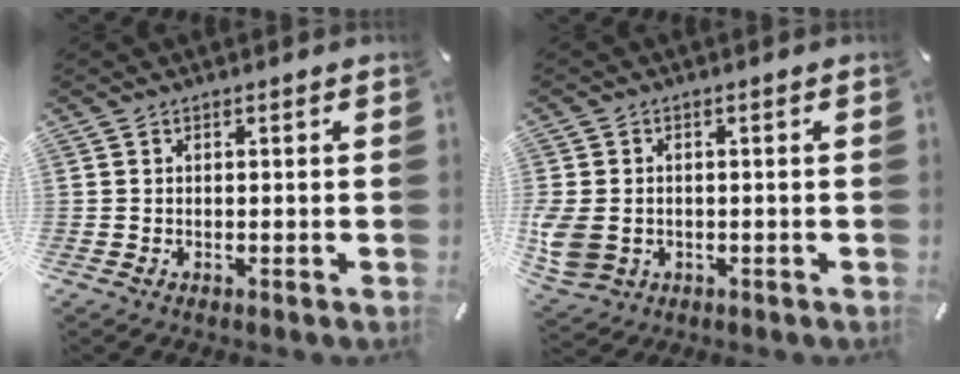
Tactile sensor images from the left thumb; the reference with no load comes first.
{"total": 6.5, "force": [-0.9, 5.3, 3.7], "torque": [-0.104, 0.000, -0.017]}